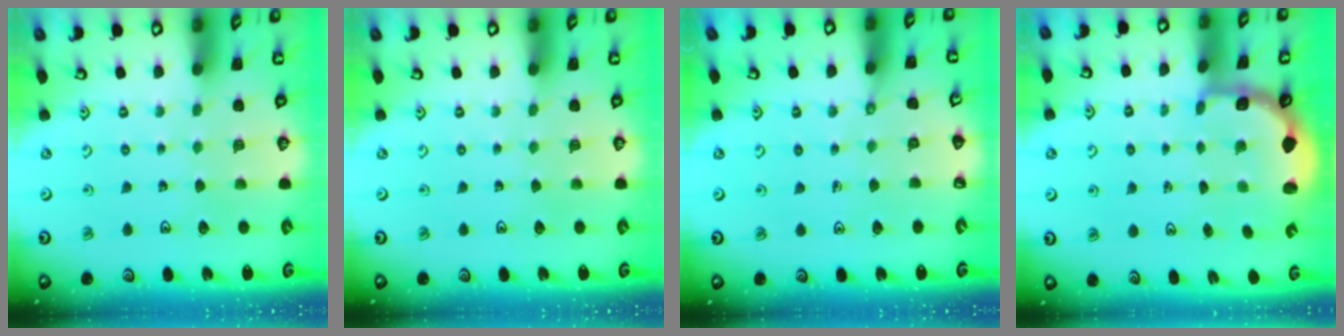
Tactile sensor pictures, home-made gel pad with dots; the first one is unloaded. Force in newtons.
{"total": 0.0}
{"total": 3.3, "press": 3.3, "slide": 0.2}
{"total": 2.5, "press": 2.2, "slide": 1.2}